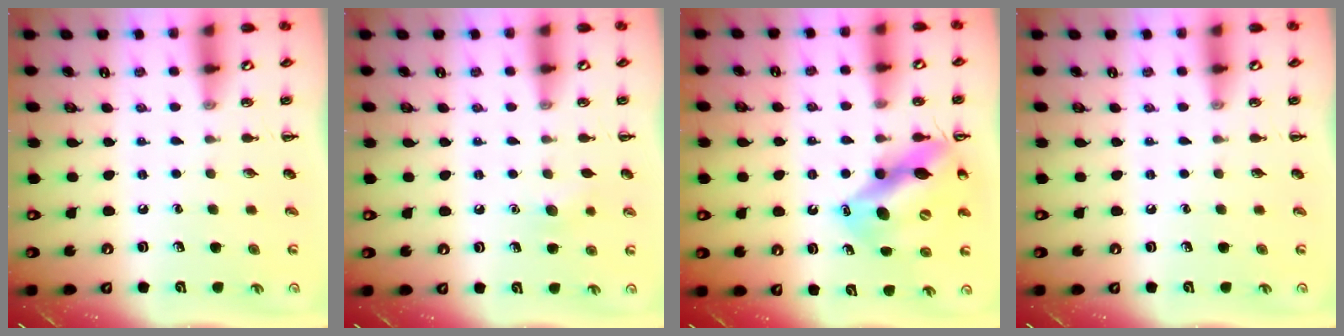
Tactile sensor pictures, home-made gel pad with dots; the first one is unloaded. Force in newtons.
{"total": 5.7, "press": 5.6, "slide": 1.2}
{"total": 14.2, "press": 13.4, "slide": 4.6}
{"total": 0.0}